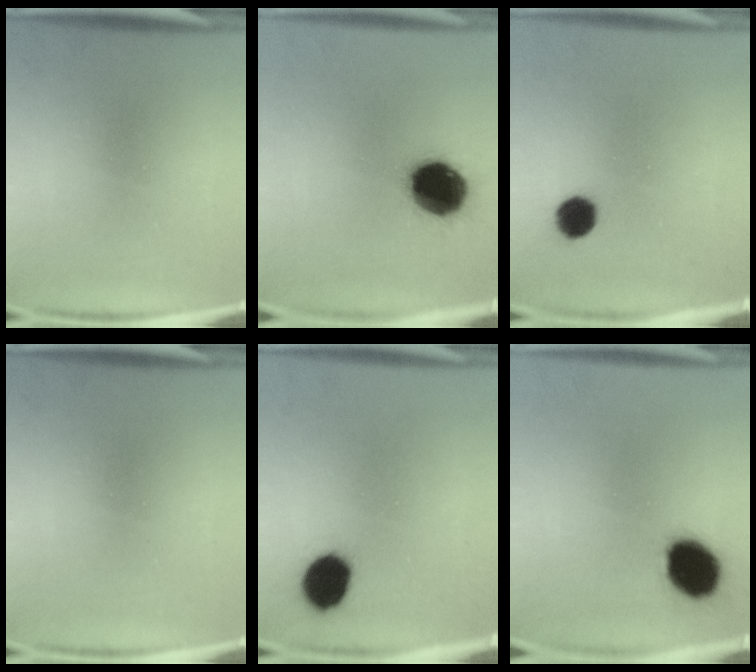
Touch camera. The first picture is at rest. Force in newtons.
{"total": 16.8}
{"total": 5.4}
{"total": 0.0}
{"total": 9.1}
{"total": 13.3}